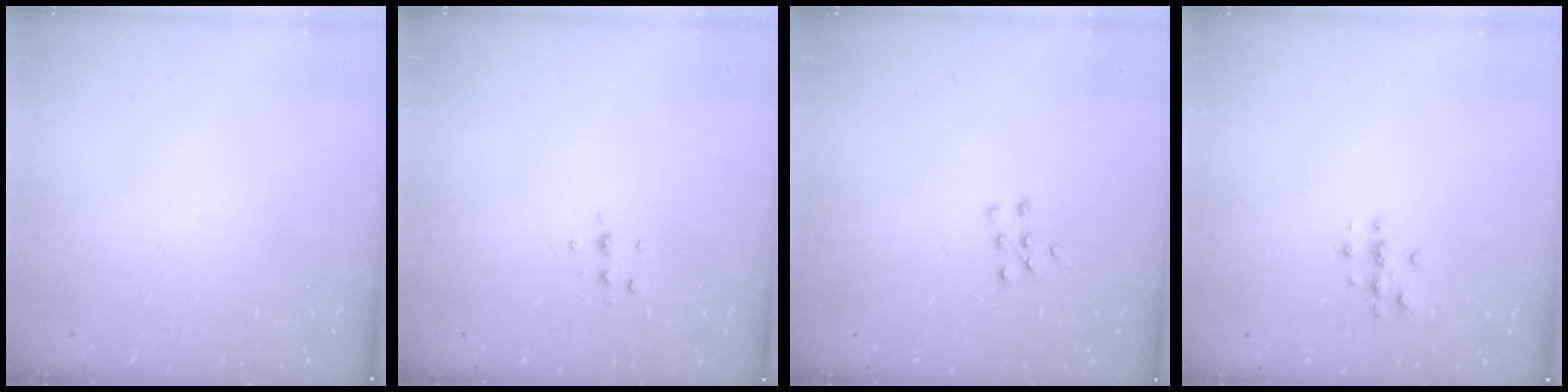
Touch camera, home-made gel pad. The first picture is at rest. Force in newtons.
{"total": 4.7, "press": 4.4, "slide": 1.6}
{"total": 5.6, "press": 5.6, "slide": 0.8}
{"total": 2.7, "press": 2.7, "slide": 0.3}